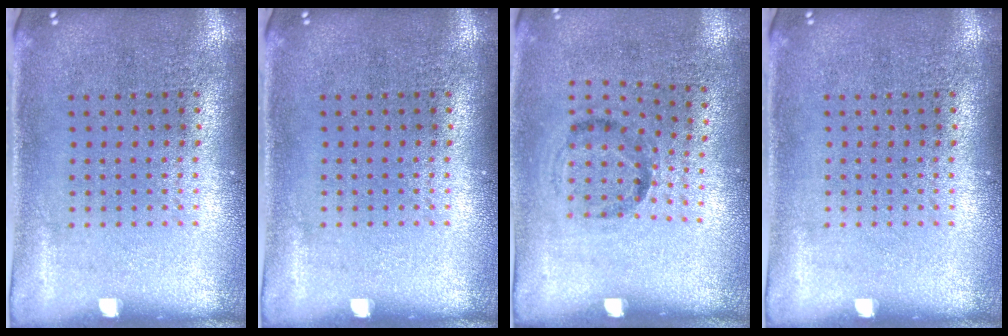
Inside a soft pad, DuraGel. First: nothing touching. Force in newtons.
{"total": 0.0}
{"total": 1.2, "press": 0.8, "slide": 0.9}
{"total": 0.0}